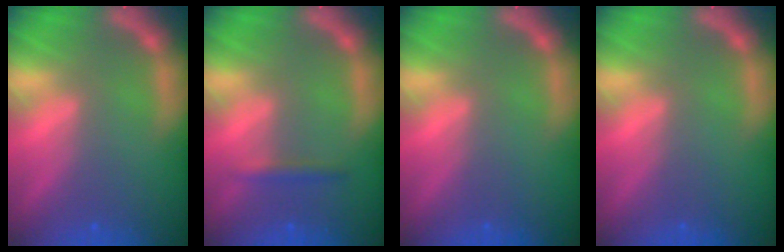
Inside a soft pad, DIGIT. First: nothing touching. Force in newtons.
{"total": 1.4}
{"total": 0.0}
{"total": 0.0}